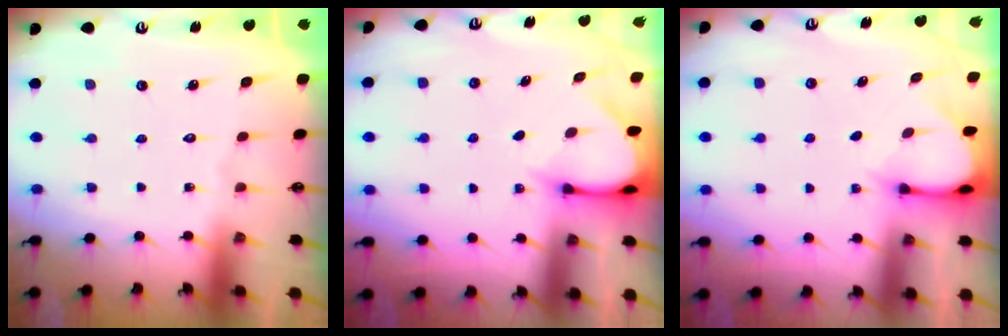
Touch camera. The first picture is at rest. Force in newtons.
{"total": 3.2, "press": 3.2, "slide": 0.3}
{"total": 3.2, "press": 3.2, "slide": 0.3}